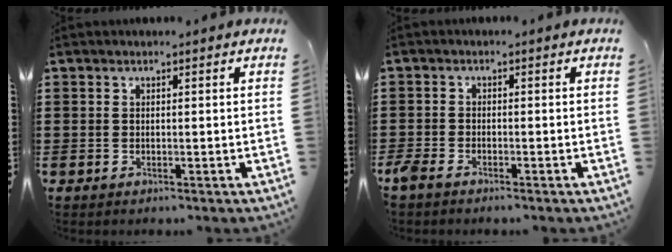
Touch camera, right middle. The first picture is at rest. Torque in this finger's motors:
{"motor_torque": [-0.30, 0.06, 0.08, 0.00]}